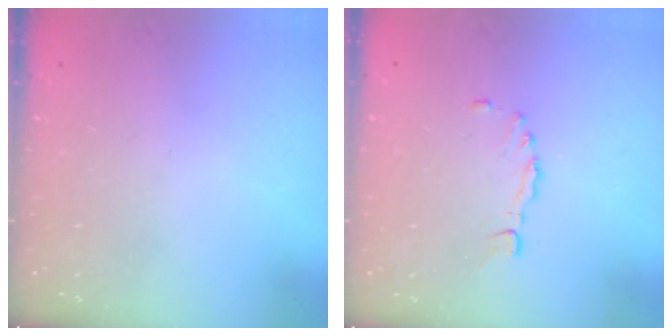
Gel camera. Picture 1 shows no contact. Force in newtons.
{"total": 1.5, "press": 1.4, "slide": 0.4}